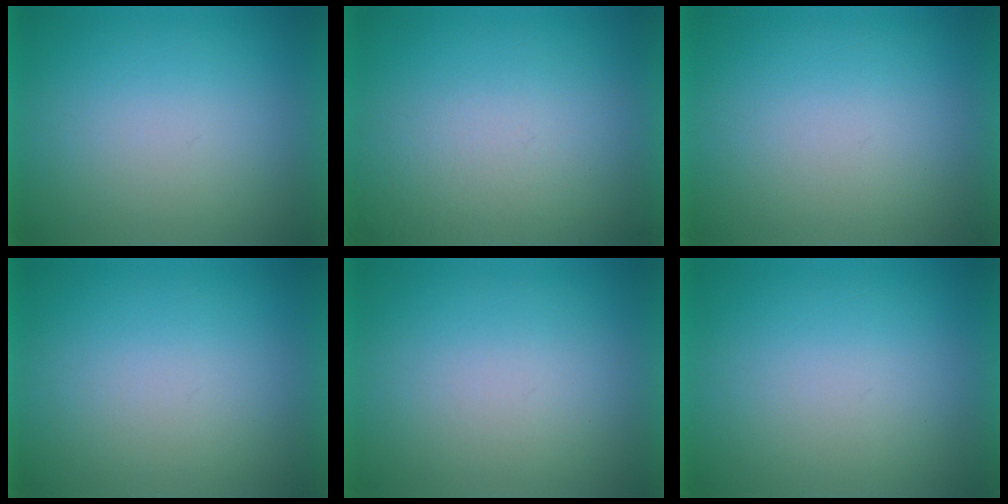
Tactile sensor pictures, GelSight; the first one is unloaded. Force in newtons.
{"total": 4.4}
{"total": 0.0}
{"total": 0.0}
{"total": 1.2}
{"total": 0.0}